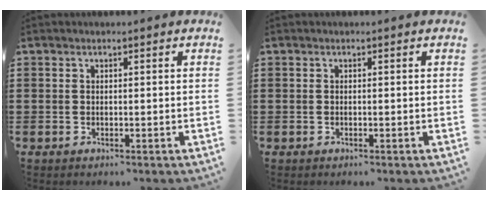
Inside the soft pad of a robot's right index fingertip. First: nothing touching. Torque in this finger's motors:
{"motor_torque": [0.69, 0.68, 0.05, 0.02]}